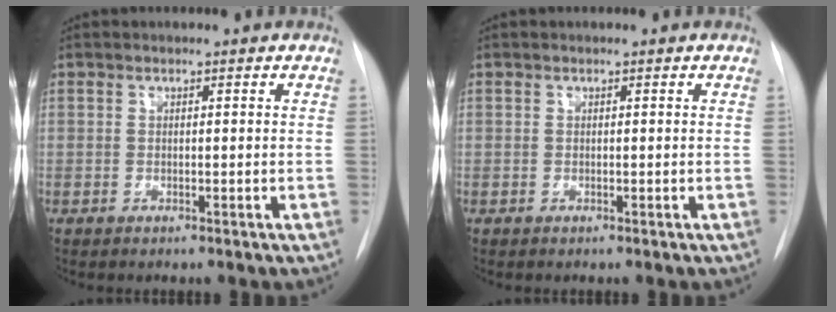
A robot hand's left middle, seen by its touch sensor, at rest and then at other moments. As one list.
[{"total": 0.0}]